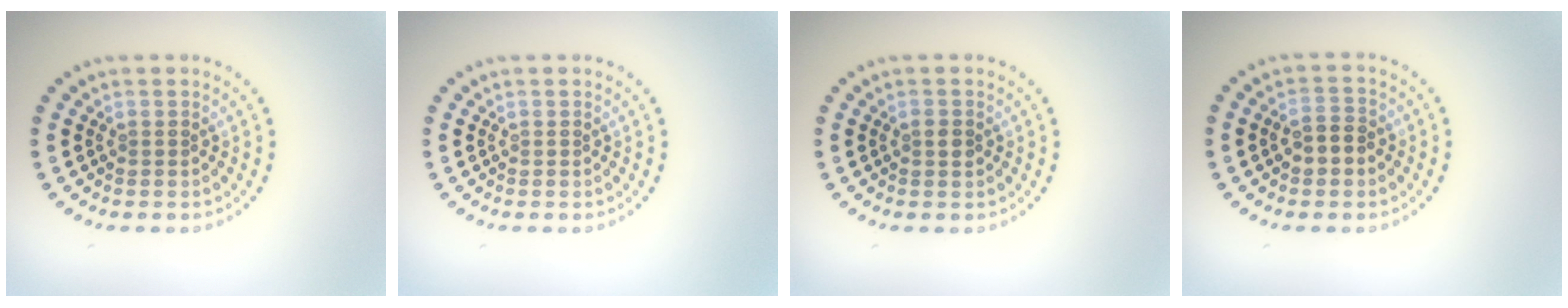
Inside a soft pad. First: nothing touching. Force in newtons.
{"total": 0.0}
{"total": 0.9, "press": 0.8, "slide": 0.2}
{"total": 2.5, "press": 2.5, "slide": 0.3}